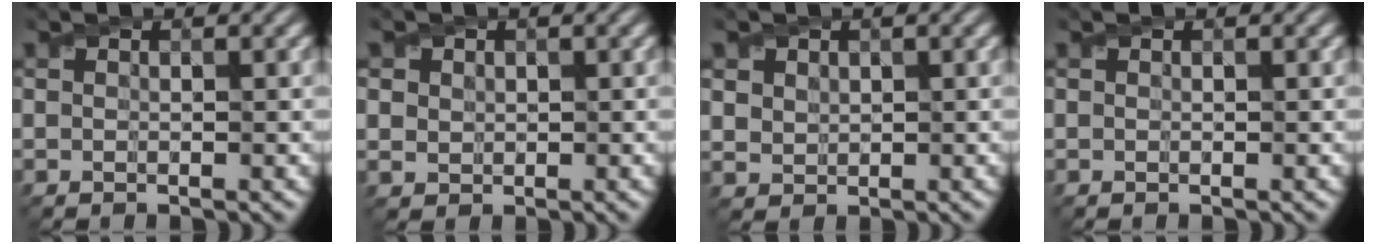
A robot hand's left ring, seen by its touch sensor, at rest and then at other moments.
{"total": 2.0, "force": [0.9, 1.7, 0.7], "torque": [-0.021, 0.000, 0.025]}
{"total": 1.9, "force": [1.0, 1.5, 0.6], "torque": [-0.019, -0.005, 0.030]}
{"total": 0.0}